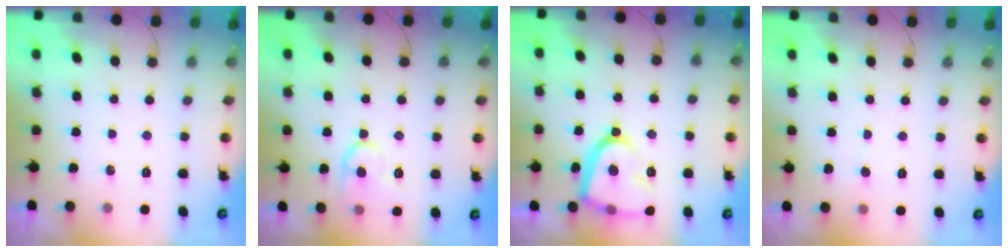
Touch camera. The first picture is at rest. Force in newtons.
{"total": 11.5, "press": 11.4, "slide": 0.9}
{"total": 17.7, "press": 17.6, "slide": 1.6}
{"total": 2.4, "press": 2.4, "slide": 0.3}